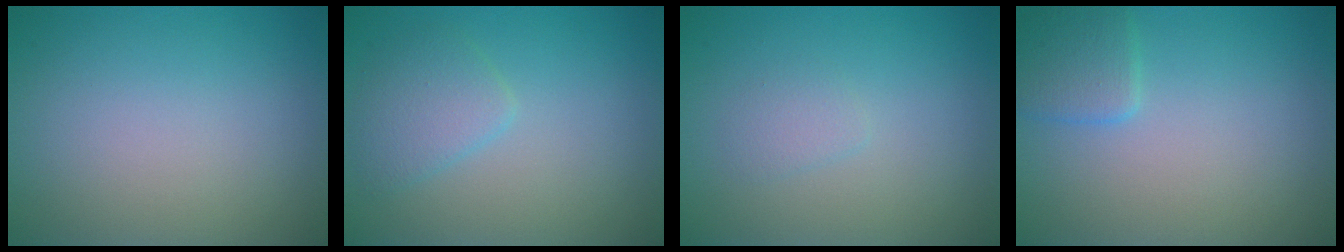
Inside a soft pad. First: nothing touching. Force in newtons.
{"total": 2.4, "press": 2.4, "slide": 0.1}
{"total": 1.0, "press": 1.0, "slide": 0.1}
{"total": 2.1, "press": 2.1, "slide": 0.1}